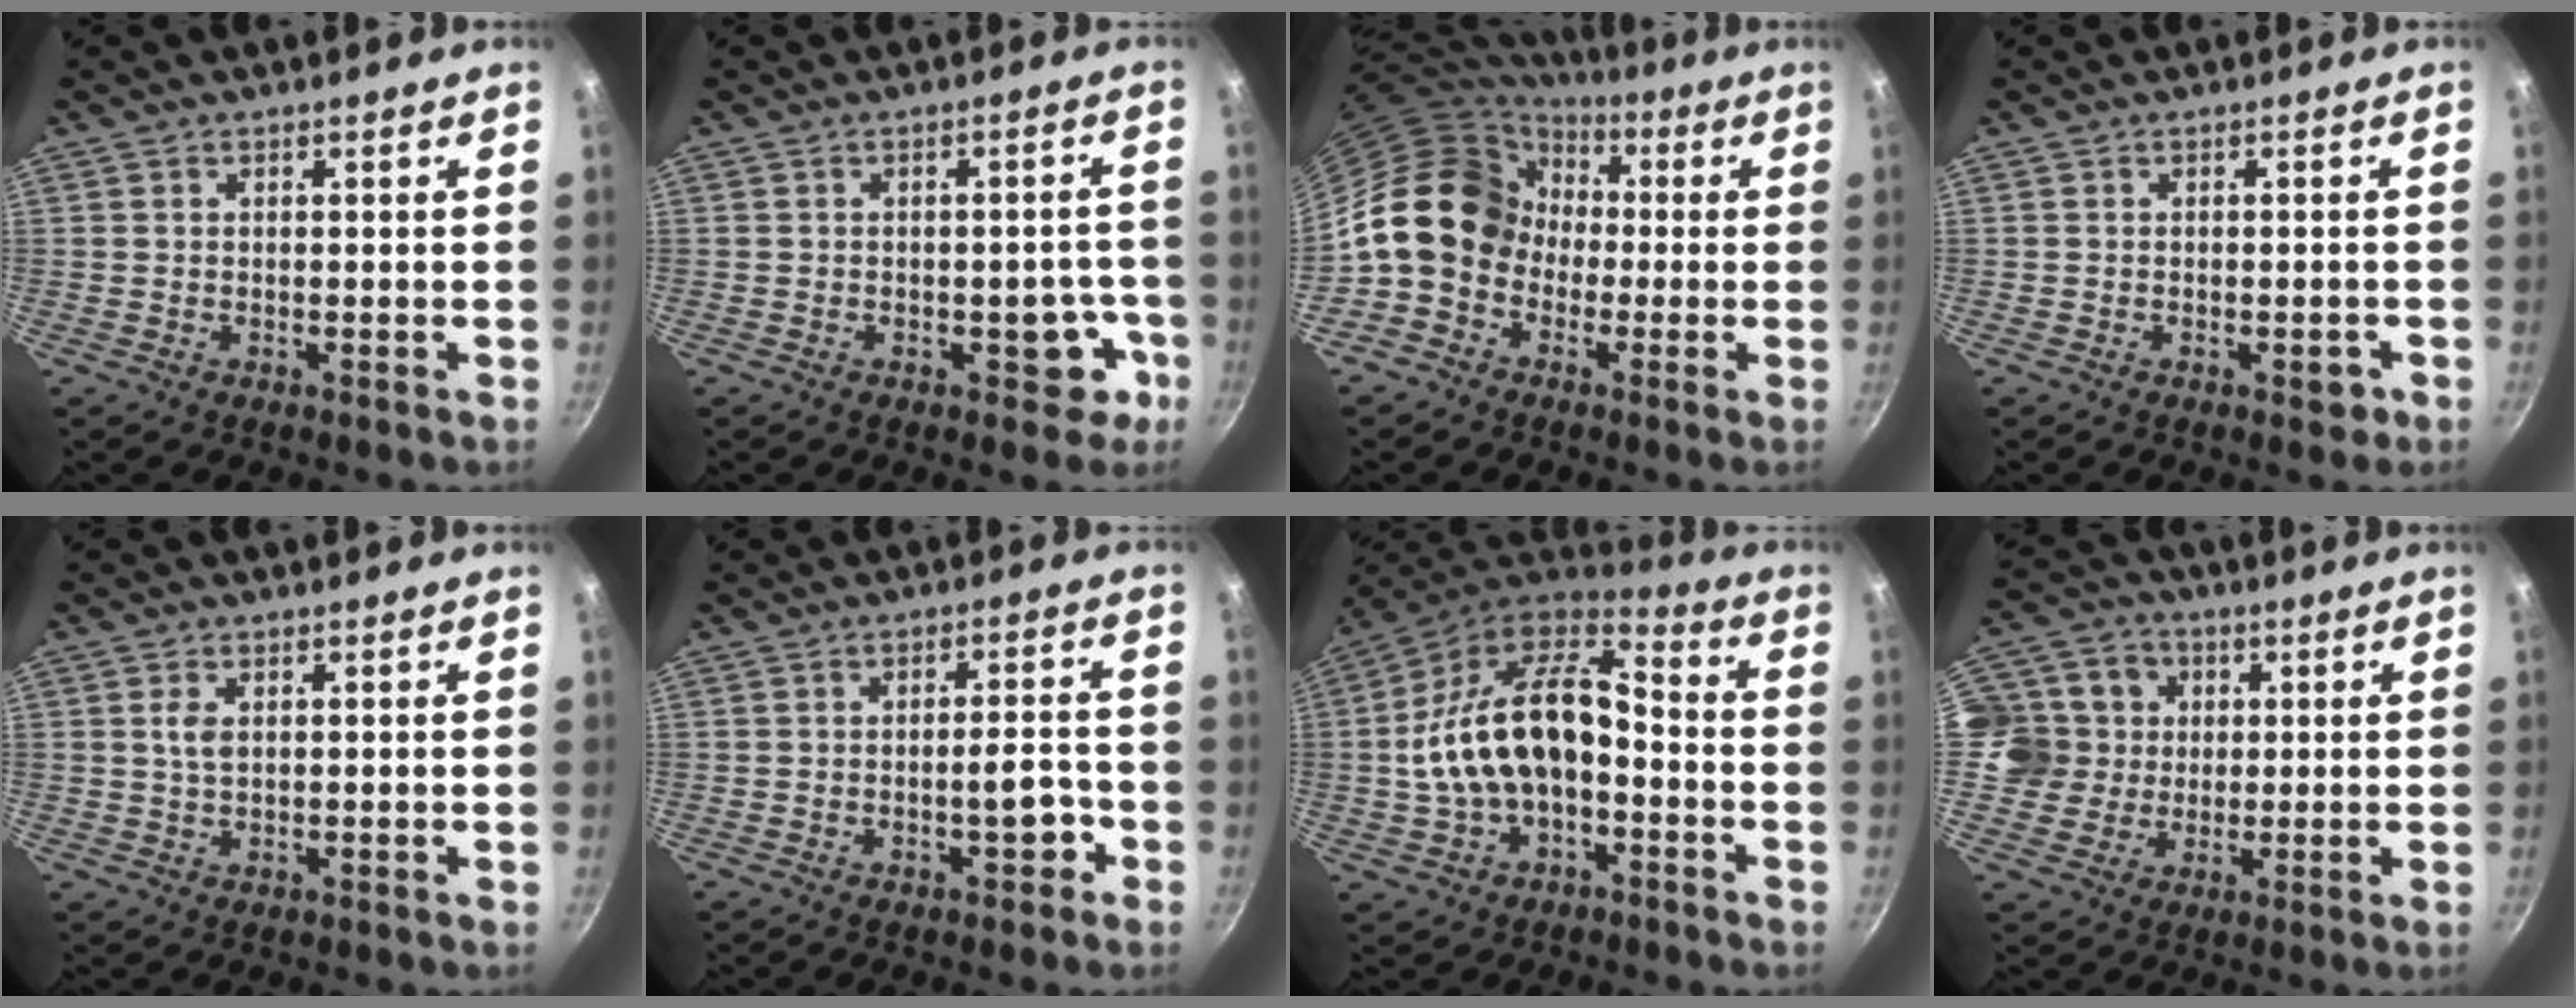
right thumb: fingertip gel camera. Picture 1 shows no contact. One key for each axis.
{"total": 6.2, "fx": -2.4, "fy": 3.6, "fz": 4.4, "tx": -0.010, "ty": 0.023, "tz": -0.027}
{"total": 15.4, "fx": -0.7, "fy": 12.7, "fz": 8.6, "tx": -0.113, "ty": 0.046, "tz": -0.030}
{"total": 2.2, "fx": -1.0, "fy": 1.1, "fz": 1.6, "tx": -0.013, "ty": 0.009, "tz": -0.010}
{"total": 2.5, "fx": 0.7, "fy": 1.5, "fz": 2.0, "tx": -0.036, "ty": -0.002, "tz": 0.013}
{"total": 4.9, "fx": -2.2, "fy": 1.8, "fz": 4.0, "tx": -0.037, "ty": 0.025, "tz": -0.030}
{"total": 20.0, "fx": -2.5, "fy": 11.9, "fz": 15.9, "tx": -0.279, "ty": 0.054, "tz": -0.051}
{"total": 11.0, "fx": 1.5, "fy": 10.4, "fz": 3.4, "tx": -0.031, "ty": 0.015, "tz": 0.015}